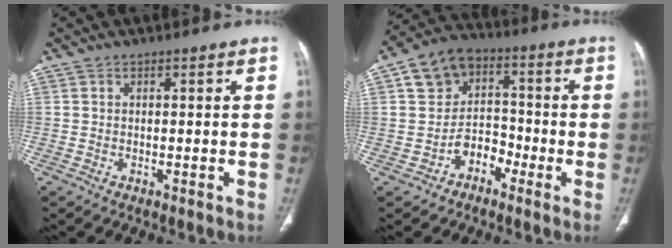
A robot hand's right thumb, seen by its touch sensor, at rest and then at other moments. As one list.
[{"total": 9.7, "force": [-2.9, 8.4, 3.9], "torque": [-0.024, 0.038, -0.064]}]